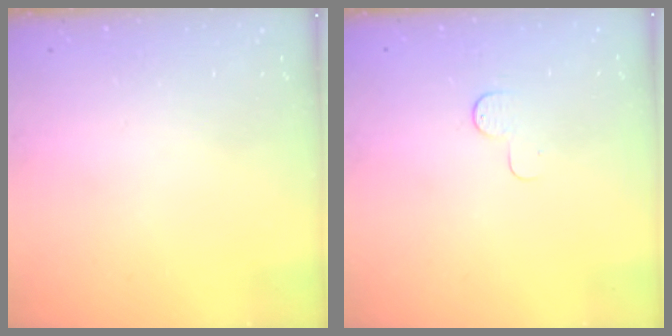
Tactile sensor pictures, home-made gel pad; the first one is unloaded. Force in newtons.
{"total": 4.0, "press": 4.0, "slide": 0.4}